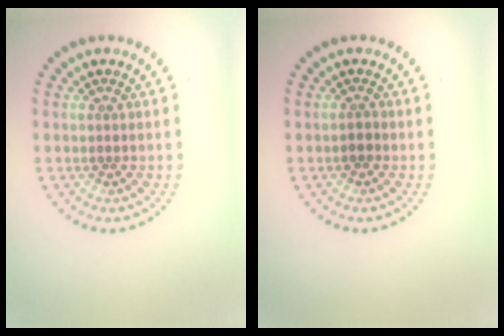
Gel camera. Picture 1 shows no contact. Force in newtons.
{"total": 1.0, "press": 0.8, "slide": 0.5}